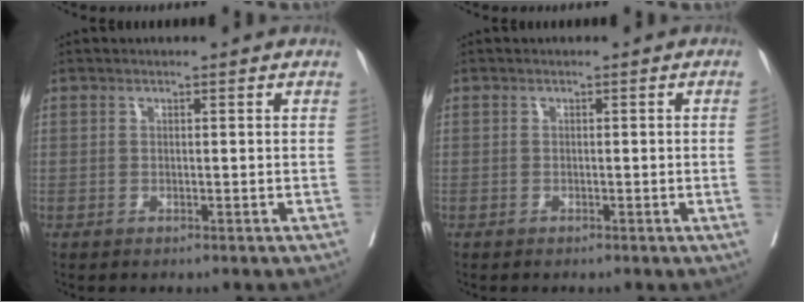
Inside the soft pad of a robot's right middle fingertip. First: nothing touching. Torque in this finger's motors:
{"motor_torque": [1.07, -1.07, -0.82, -0.21]}